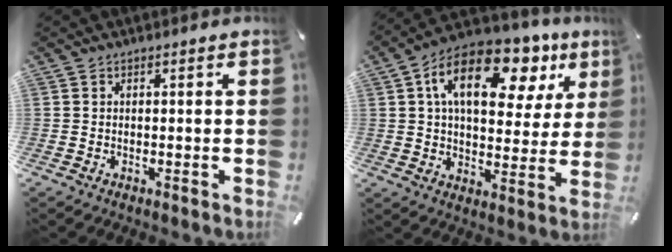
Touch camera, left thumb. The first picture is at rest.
{"total": 18.4, "force": [8.7, 10.6, 12.4], "torque": [-0.195, -0.033, 0.145]}